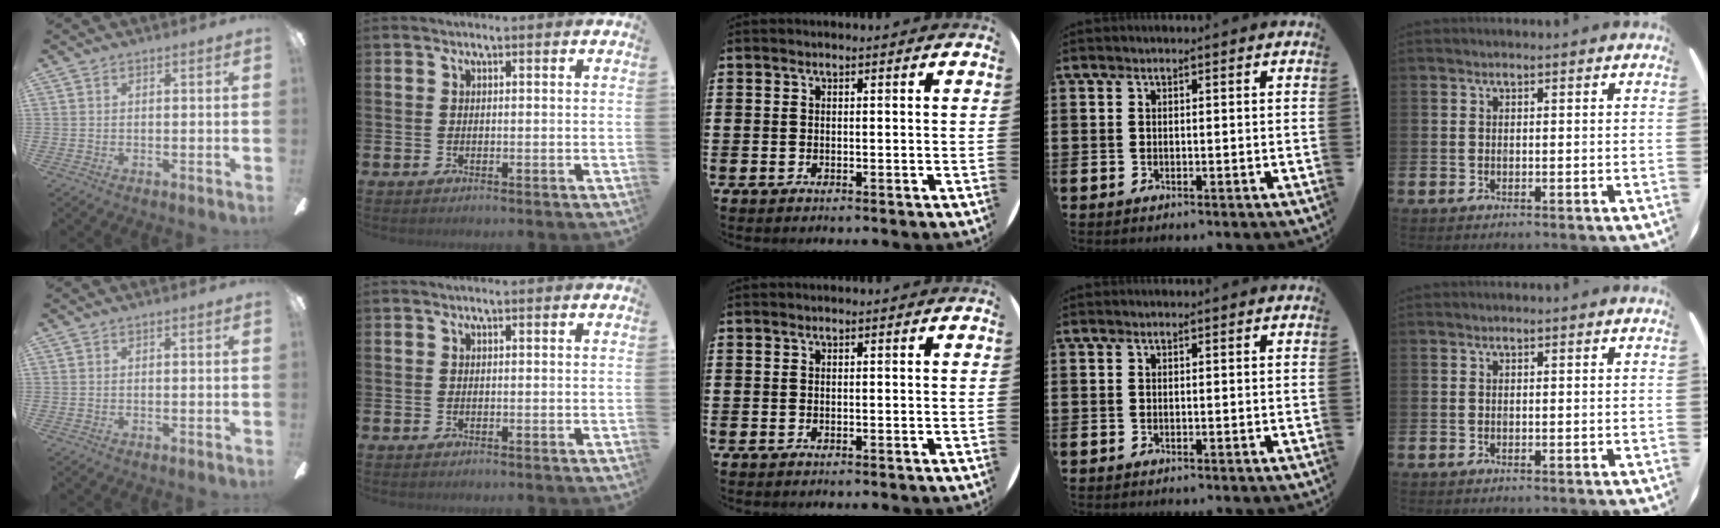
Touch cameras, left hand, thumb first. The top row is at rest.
{}